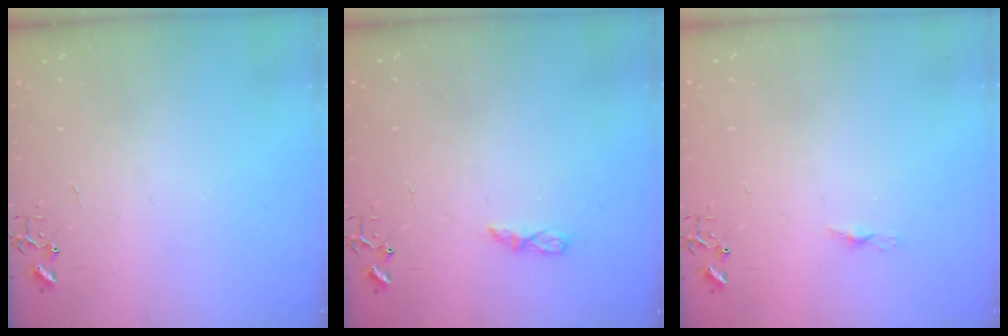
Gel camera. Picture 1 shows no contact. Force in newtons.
{"total": 5.3, "press": 5.3, "slide": 0.7}
{"total": 3.8, "press": 3.7, "slide": 0.3}